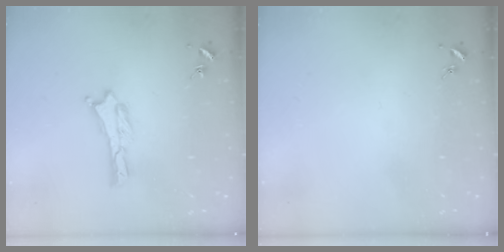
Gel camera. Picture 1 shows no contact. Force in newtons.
{"total": 0.0}